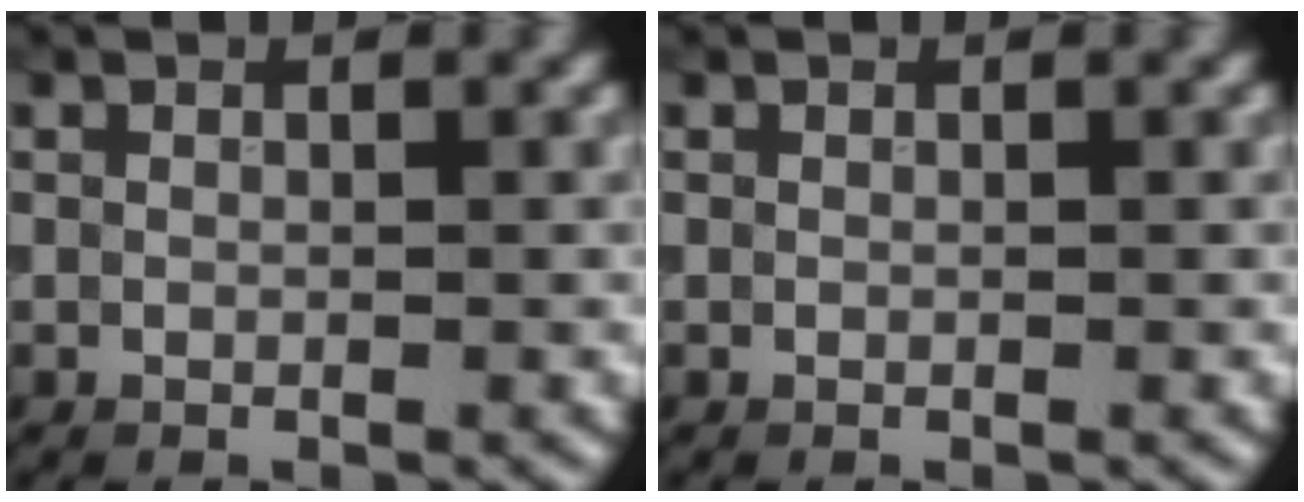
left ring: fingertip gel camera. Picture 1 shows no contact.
{"total": 0.0}